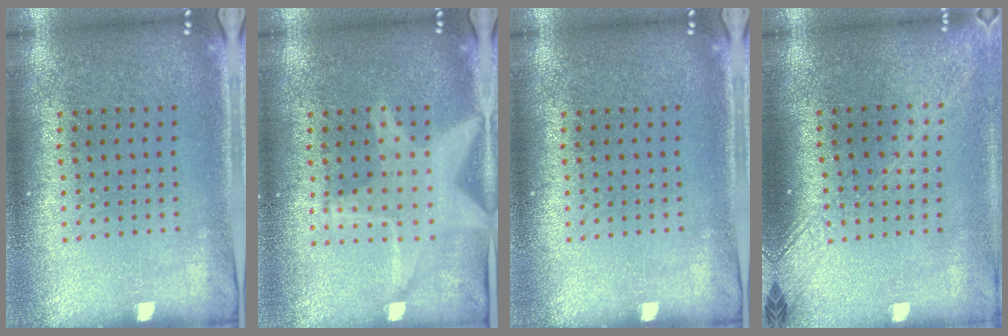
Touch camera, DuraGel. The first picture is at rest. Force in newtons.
{"total": 3.0, "press": 3.0, "slide": 0.4}
{"total": 0.0}
{"total": 1.8, "press": 1.4, "slide": 1.0}